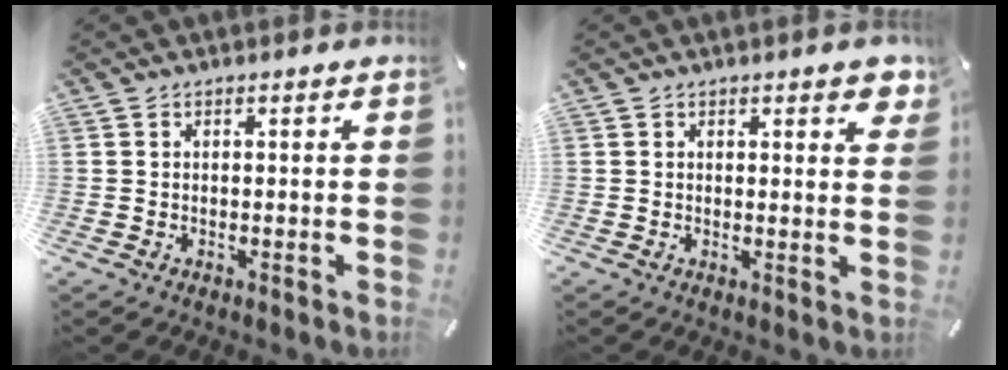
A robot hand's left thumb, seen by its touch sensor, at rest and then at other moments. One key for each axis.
{"total": 2.5, "fx": 1.8, "fy": 1.0, "fz": 1.4, "tx": -0.008, "ty": -0.008, "tz": 0.026}